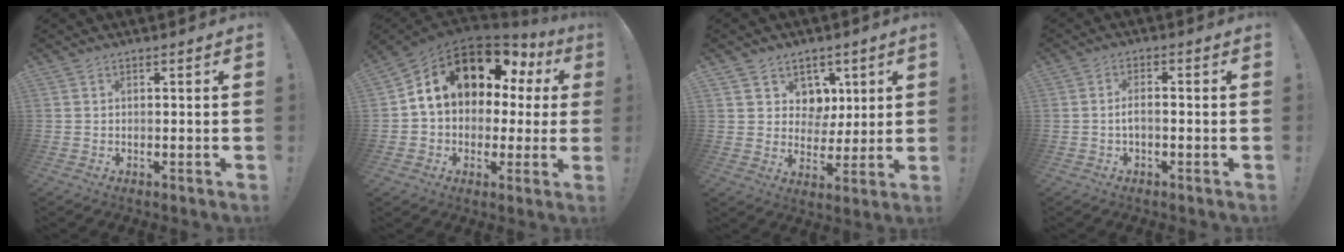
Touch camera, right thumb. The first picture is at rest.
{"total": 13.8, "force": [6.7, 8.9, 8.3], "torque": [-0.135, -0.040, 0.122]}
{"total": 7.9, "force": [3.8, 6.9, 0.7], "torque": [-0.005, -0.036, 0.077]}
{"total": 2.9, "force": [-0.8, 0.8, 2.7], "torque": [-0.054, 0.002, -0.016]}